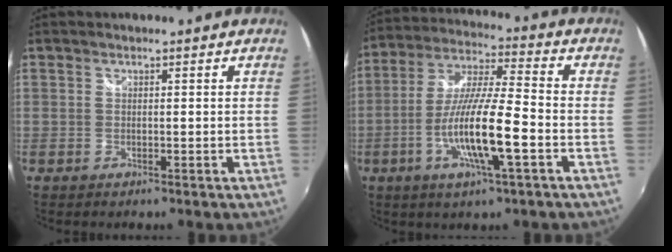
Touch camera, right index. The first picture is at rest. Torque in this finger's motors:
{"motor_torque": [1.40, -0.74, 1.05, 0.21]}